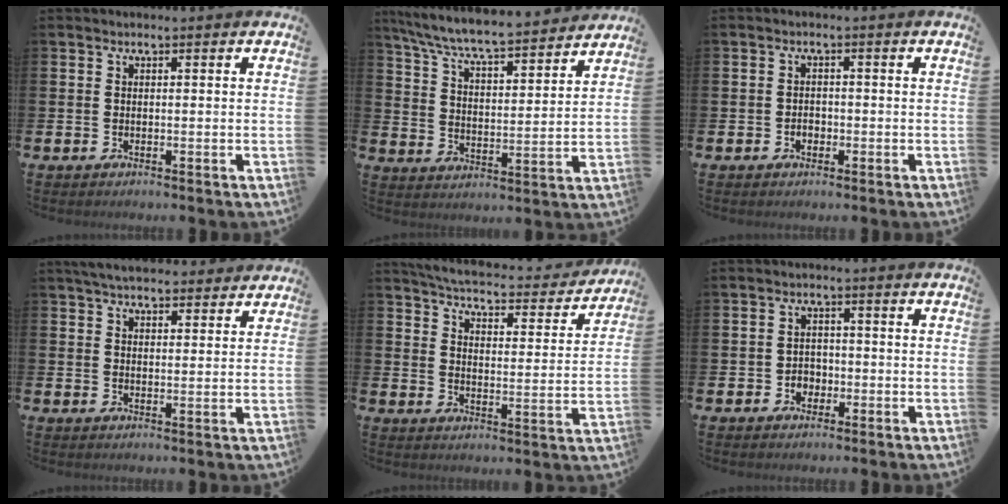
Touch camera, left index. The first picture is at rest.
{"total": 7.5, "force": [7.2, 0.5, 2.2], "torque": [-0.075, -0.057, 0.123]}
{"total": 1.5, "force": [-0.6, 1.2, 0.7], "torque": [-0.013, 0.005, -0.014]}
{"total": 4.7, "force": [4.4, 1.1, 1.0], "torque": [-0.027, -0.013, 0.081]}
{"total": 4.9, "force": [4.7, 0.8, 1.3], "torque": [-0.042, -0.041, 0.073]}
{"total": 2.4, "force": [-1.0, 2.1, 0.8], "torque": [-0.010, 0.002, -0.026]}